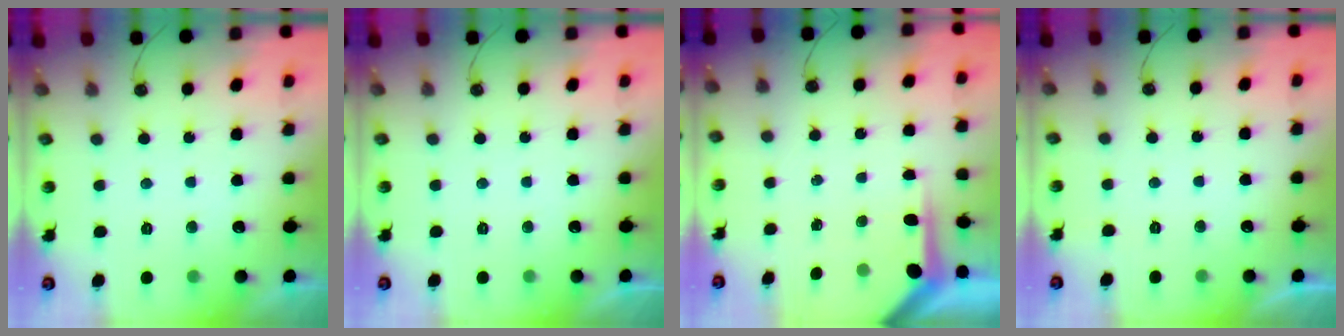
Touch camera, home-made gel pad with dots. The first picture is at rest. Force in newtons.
{"total": 0.0}
{"total": 3.8, "press": 3.7, "slide": 0.4}
{"total": 0.0}